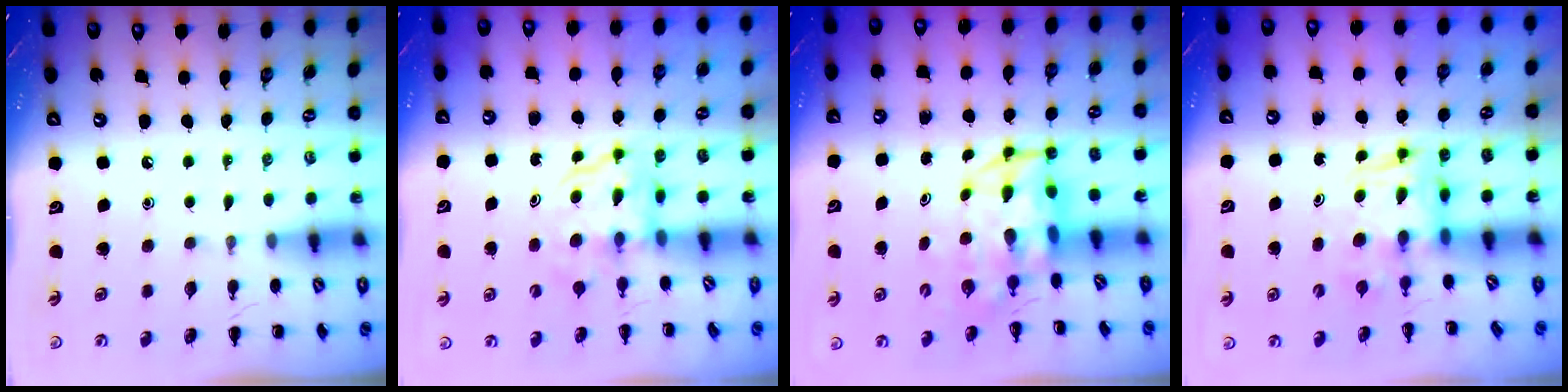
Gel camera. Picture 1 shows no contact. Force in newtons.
{"total": 3.9, "press": 3.9, "slide": 0.2}
{"total": 5.4, "press": 5.0, "slide": 1.8}
{"total": 2.6, "press": 2.6, "slide": 0.2}